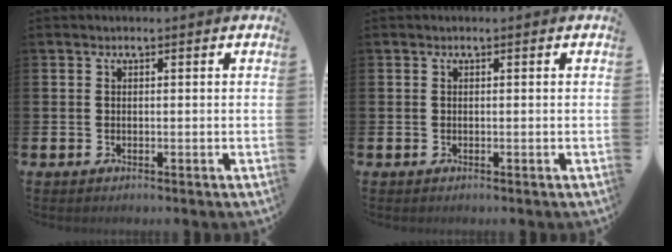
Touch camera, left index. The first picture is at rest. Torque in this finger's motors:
{"motor_torque": [0.00, 0.00, 0.00, 0.00]}